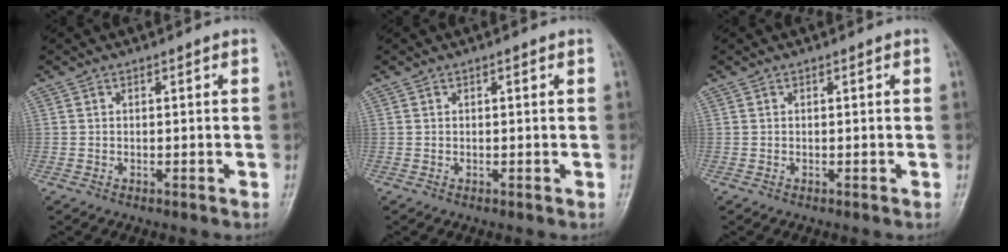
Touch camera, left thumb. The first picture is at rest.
{"total": 0.0}
{"total": 0.0}